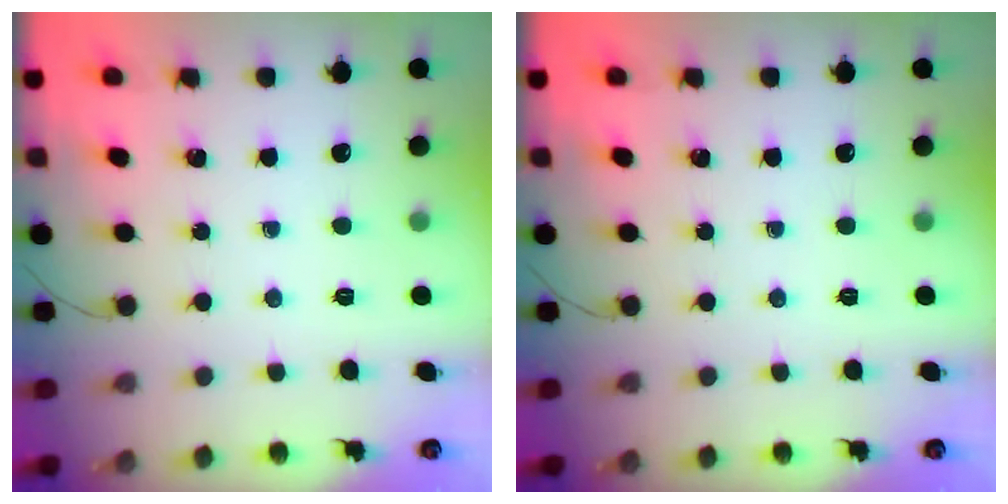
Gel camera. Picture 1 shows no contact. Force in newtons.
{"total": 0.0}